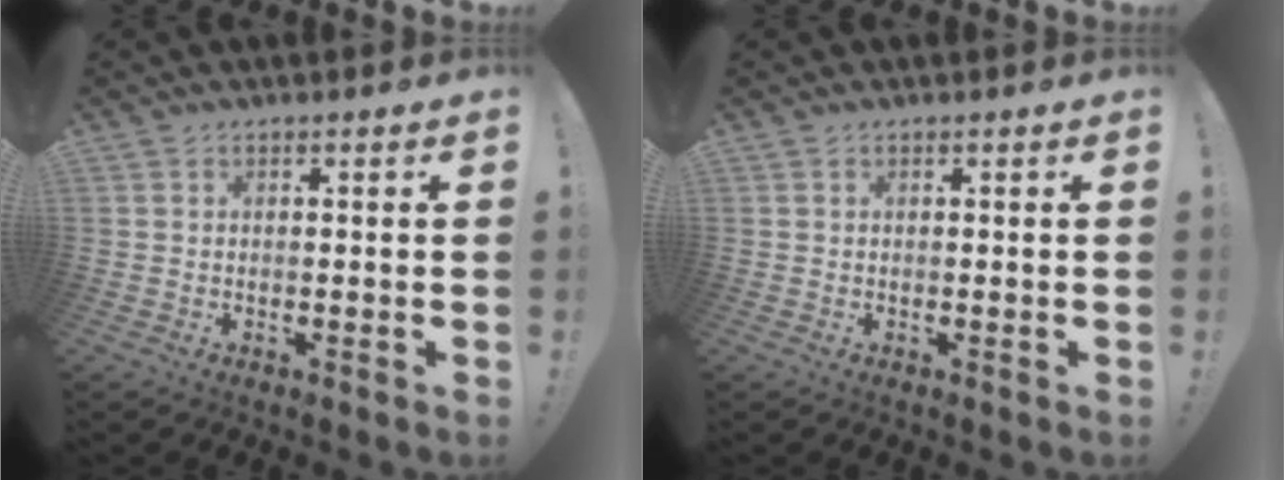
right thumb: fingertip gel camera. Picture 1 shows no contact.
{"total": 0.0}